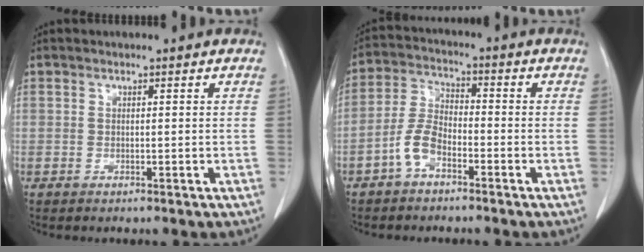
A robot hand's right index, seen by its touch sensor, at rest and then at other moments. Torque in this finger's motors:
{"motor_torque": [0.27, -0.16, 0.27, 0.08]}